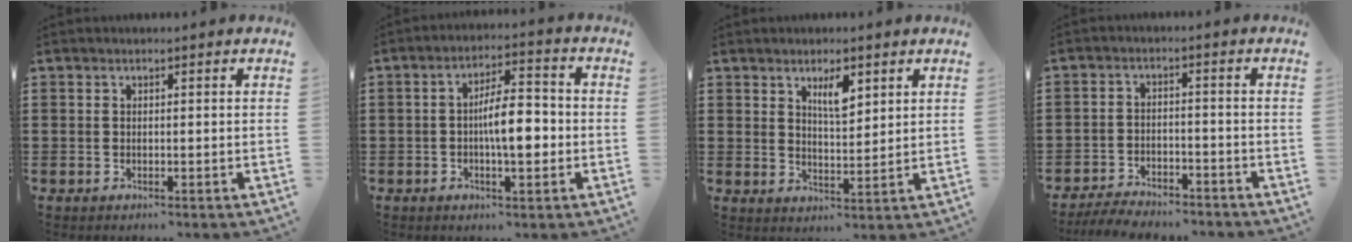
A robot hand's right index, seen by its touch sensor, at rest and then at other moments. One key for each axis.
{"total": 7.2, "fx": -1.0, "fy": 2.4, "fz": 6.7, "tx": -0.109, "ty": 0.006, "tz": -0.021}
{"total": 4.3, "fx": 2.6, "fy": 1.4, "fz": 3.2, "tx": -0.052, "ty": 0.000, "tz": 0.041}
{"total": 4.6, "fx": -4.5, "fy": 0.6, "fz": 0.7, "tx": -0.019, "ty": 0.003, "tz": -0.093}